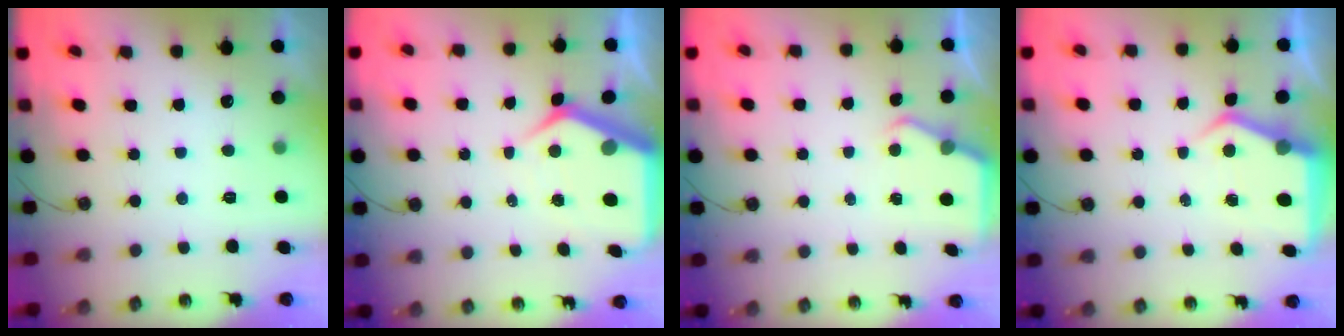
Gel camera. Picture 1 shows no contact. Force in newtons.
{"total": 8.8, "press": 8.8, "slide": 0.8}
{"total": 2.8, "press": 2.8, "slide": 0.0}
{"total": 6.0, "press": 5.9, "slide": 0.7}